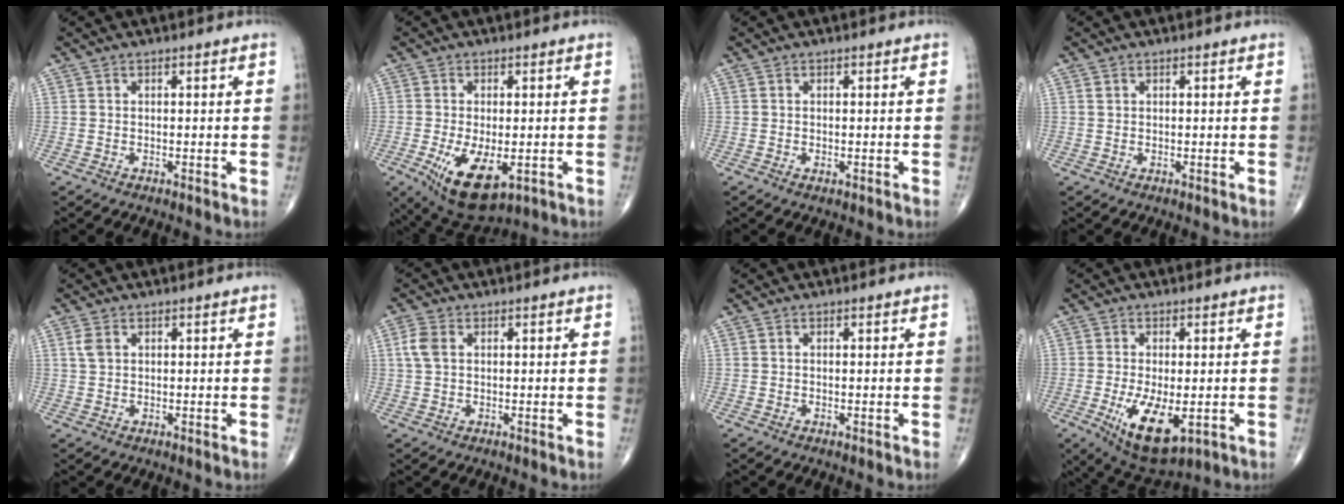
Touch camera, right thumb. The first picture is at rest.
{"total": 11.1, "force": [-3.7, 5.3, 9.0], "torque": [-0.152, -0.017, -0.045]}
{"total": 0.6, "force": [-0.3, 0.3, 0.5], "torque": [-0.007, -0.002, -0.003]}
{"total": 0.8, "force": [0.3, 0.6, 0.3], "torque": [-0.003, 0.001, 0.007]}
{"total": 2.3, "force": [0.9, 1.6, 1.5], "torque": [-0.031, 0.005, 0.021]}
{"total": 3.7, "force": [0.9, 2.4, 2.7], "torque": [-0.066, 0.008, 0.016]}
{"total": 0.0}
{"total": 10.6, "force": [-2.9, 4.5, 9.1], "torque": [-0.154, -0.022, -0.034]}